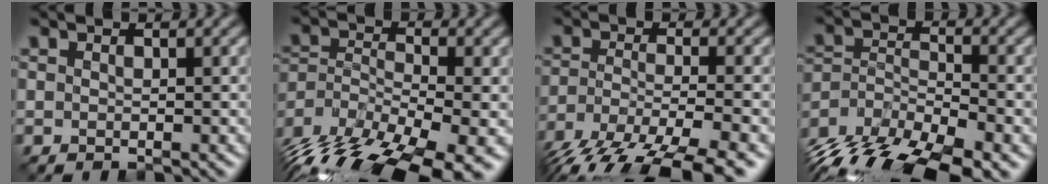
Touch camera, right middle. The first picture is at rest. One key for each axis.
{"total": 15.8, "fx": -11.7, "fy": 5.7, "fz": 9.0, "tx": -0.176, "ty": -0.023, "tz": -0.173}
{"total": 10.1, "fx": -7.4, "fy": 2.9, "fz": 6.1, "tx": -0.123, "ty": -0.027, "tz": -0.126}
{"total": 13.1, "fx": -10.0, "fy": 5.0, "fz": 6.8, "tx": -0.127, "ty": -0.018, "tz": -0.162}